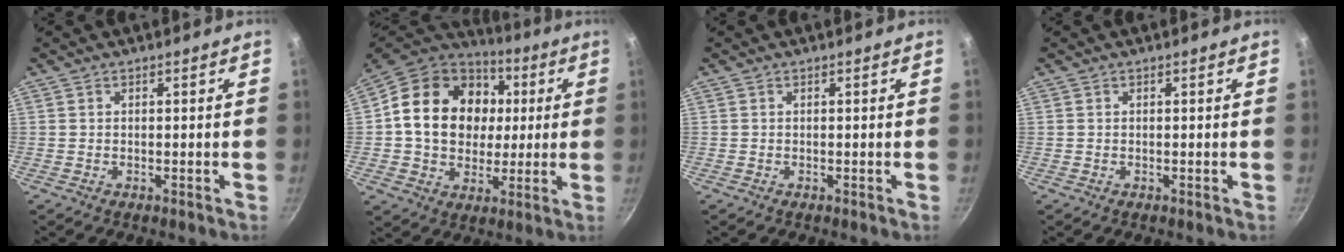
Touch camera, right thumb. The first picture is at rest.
{"total": 21.9, "force": [2.9, 17.4, 13.0], "torque": [-0.206, 0.022, 0.046]}
{"total": 0.0}
{"total": 0.0}